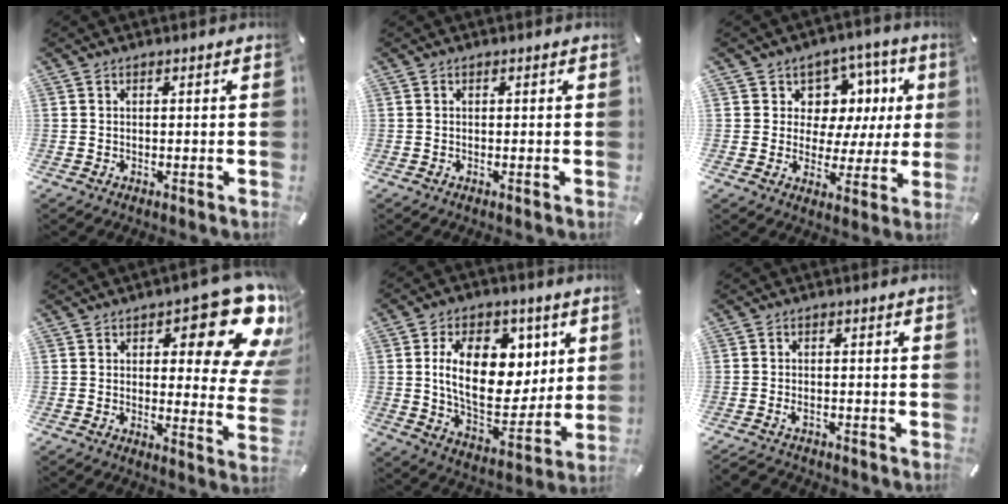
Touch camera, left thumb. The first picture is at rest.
{"total": 0.0}
{"total": 8.7, "force": [2.6, 7.9, 2.4], "torque": [-0.030, -0.029, 0.049]}
{"total": 17.5, "force": [8.7, 7.1, 13.4], "torque": [-0.156, -0.068, 0.141]}
{"total": 18.2, "force": [4.6, 11.9, 13.0], "torque": [-0.208, -0.013, 0.081]}
{"total": 2.0, "force": [-1.5, 0.9, 1.0], "torque": [-0.026, 0.003, -0.033]}